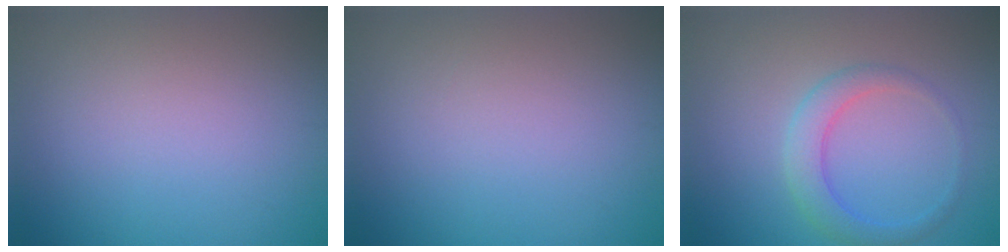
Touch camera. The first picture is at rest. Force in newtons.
{"total": 0.0}
{"total": 3.0, "press": 3.0, "slide": 0.1}